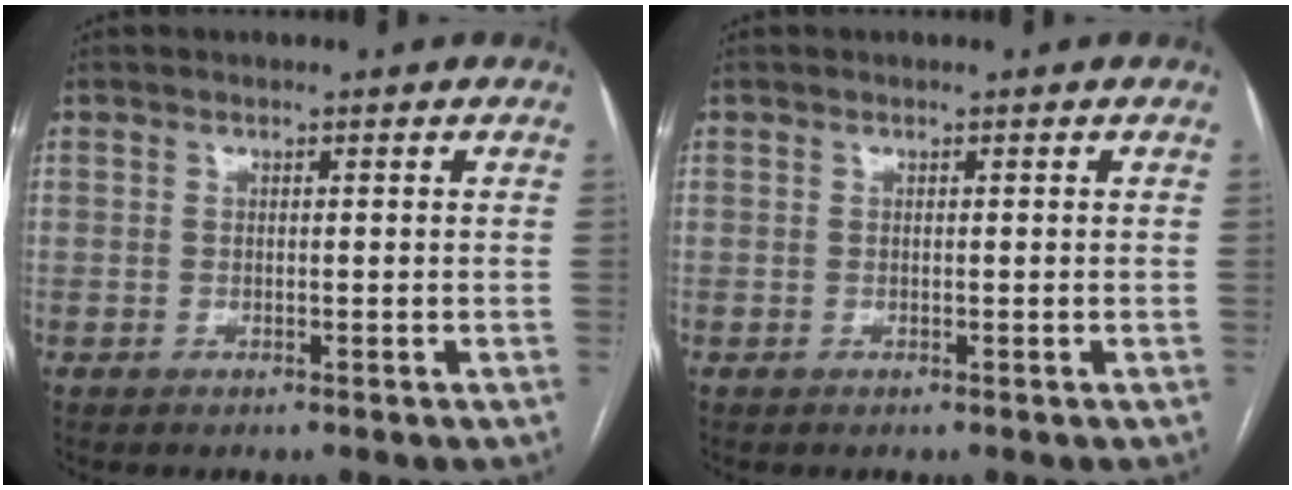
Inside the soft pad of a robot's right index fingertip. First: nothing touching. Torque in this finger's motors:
{"motor_torque": [0.02, -0.01, 0.01, 0.01]}